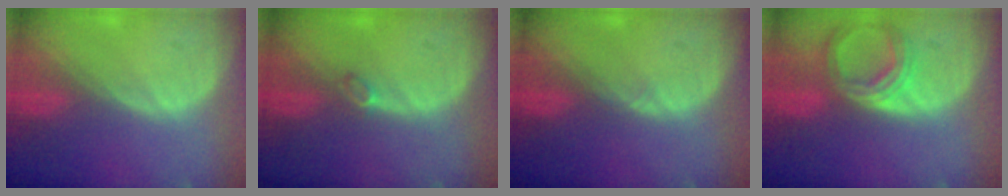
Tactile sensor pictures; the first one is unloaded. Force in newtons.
{"total": 1.2, "press": 1.2, "slide": 0.4}
{"total": 0.5, "press": 0.5, "slide": 0.1}
{"total": 7.0, "press": 6.5, "slide": 2.7}